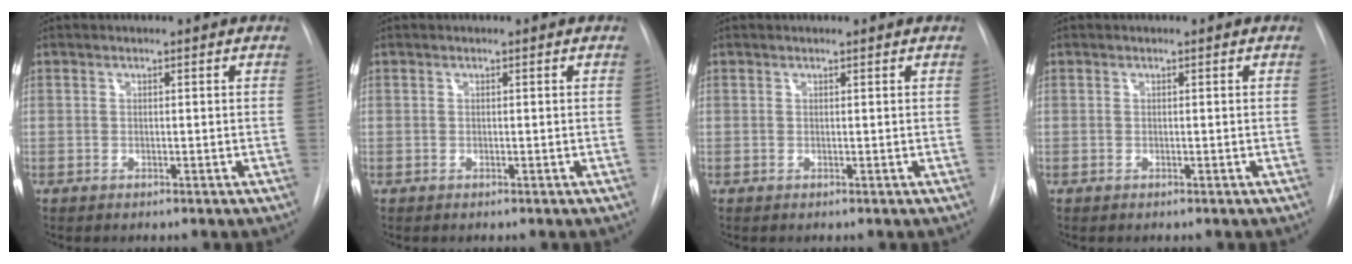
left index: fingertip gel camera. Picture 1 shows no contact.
{"total": 0.0}
{"total": 0.5, "force": [0.5, -0.1, 0.1], "torque": [-0.005, 0.001, 0.007]}
{"total": 0.0}